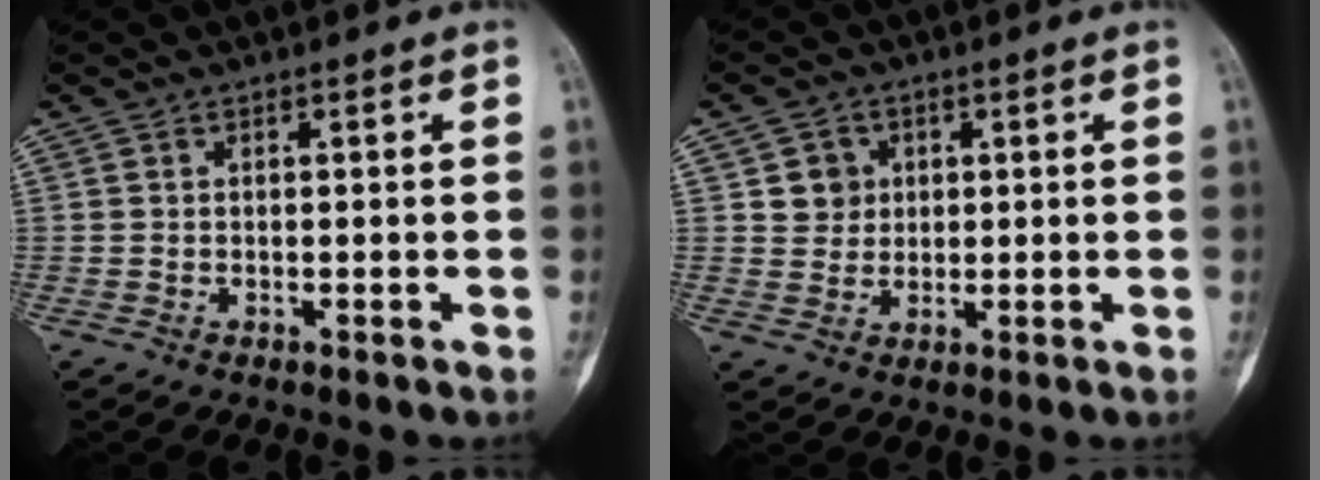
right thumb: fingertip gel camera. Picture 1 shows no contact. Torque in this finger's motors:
{"motor_torque": [0.24, 0.47, 0.02, -0.08, -0.07]}